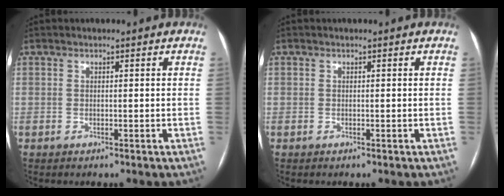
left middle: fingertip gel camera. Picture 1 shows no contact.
{"total": 0.0}